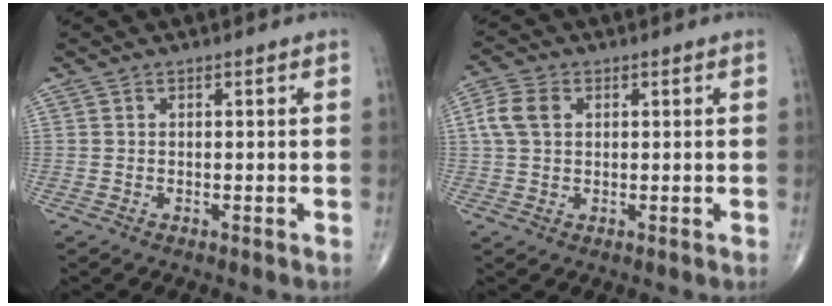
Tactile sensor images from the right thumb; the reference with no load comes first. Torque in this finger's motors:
{"motor_torque": [-0.13, 0.16, 0.16, 0.01, 0.04]}